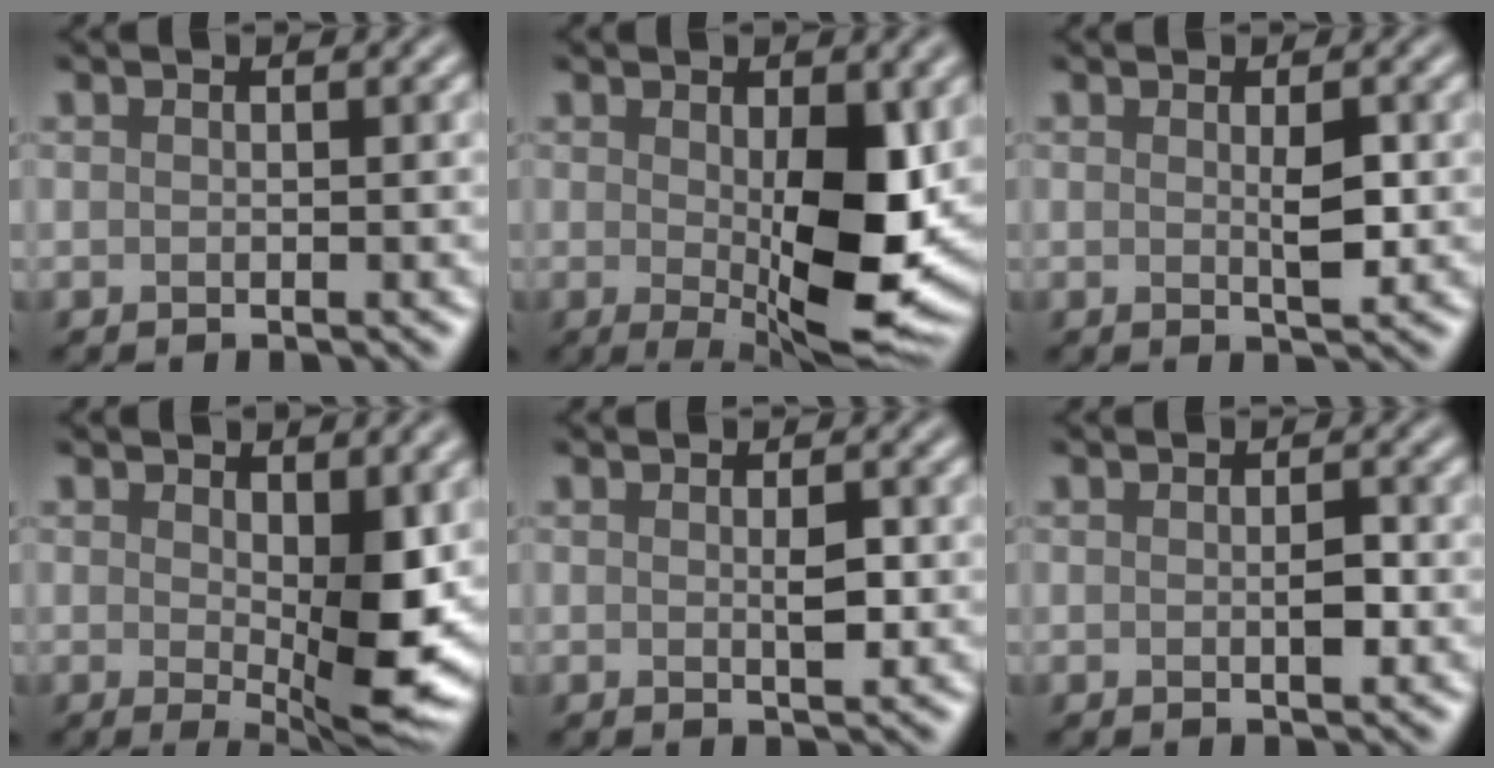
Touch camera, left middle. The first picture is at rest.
{"total": 8.9, "force": [-0.2, 2.9, 8.4], "torque": [-0.129, -0.017, 0.008]}
{"total": 1.7, "force": [0.1, 0.2, 1.7], "torque": [-0.033, -0.005, 0.007]}
{"total": 6.7, "force": [0.2, 1.8, 6.5], "torque": [-0.104, -0.017, 0.015]}
{"total": 1.3, "force": [0.0, 0.1, 1.3], "torque": [-0.025, -0.003, 0.005]}
{"total": 1.2, "force": [-0.3, 0.2, 1.1], "torque": [-0.023, -0.003, 0.000]}